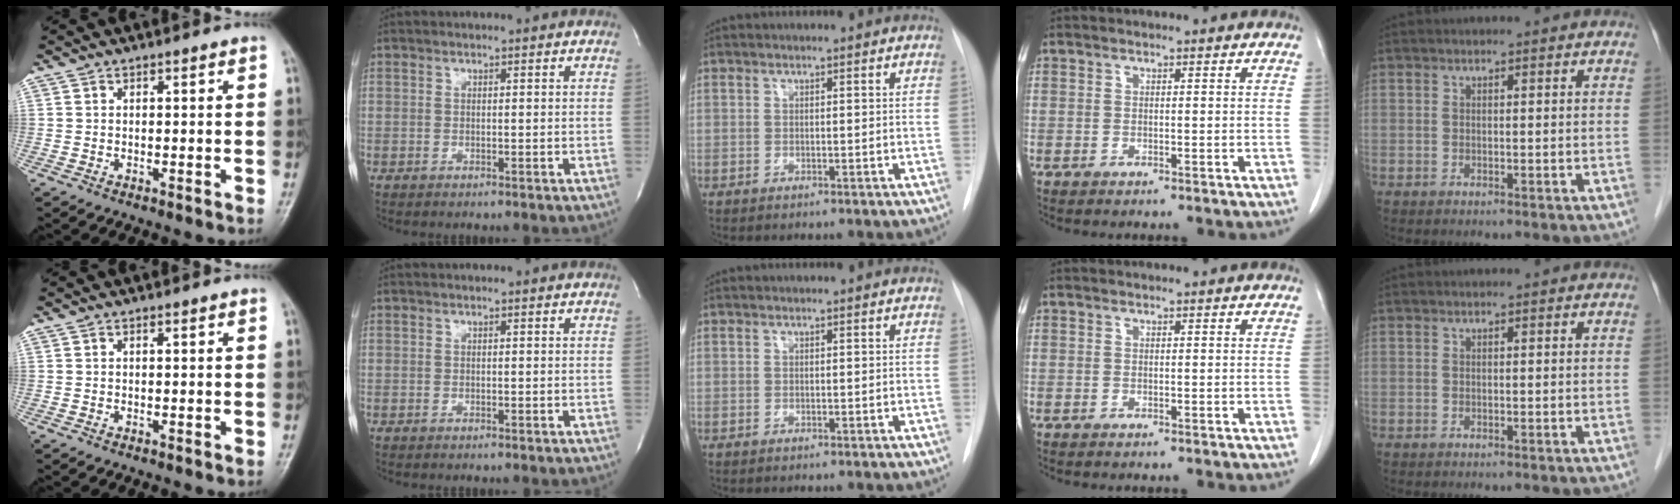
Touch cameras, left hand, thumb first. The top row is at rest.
{}